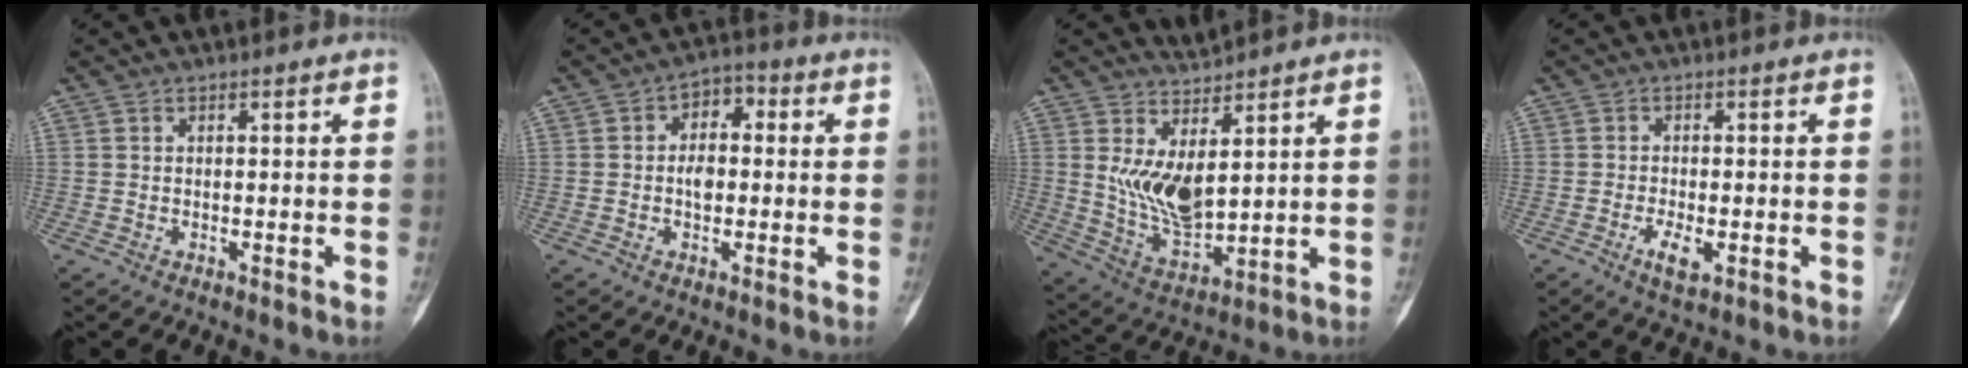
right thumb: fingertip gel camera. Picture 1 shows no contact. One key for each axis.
{"total": 6.2, "fx": 0.0, "fy": 4.3, "fz": 4.5, "tx": -0.055, "ty": 0.020, "tz": -0.012}
{"total": 8.4, "fx": 4.5, "fy": 3.6, "fz": 6.1, "tx": -0.108, "ty": -0.051, "tz": 0.109}
{"total": 4.0, "fx": -1.5, "fy": 1.6, "fz": 3.3, "tx": -0.060, "ty": -0.003, "tz": -0.023}